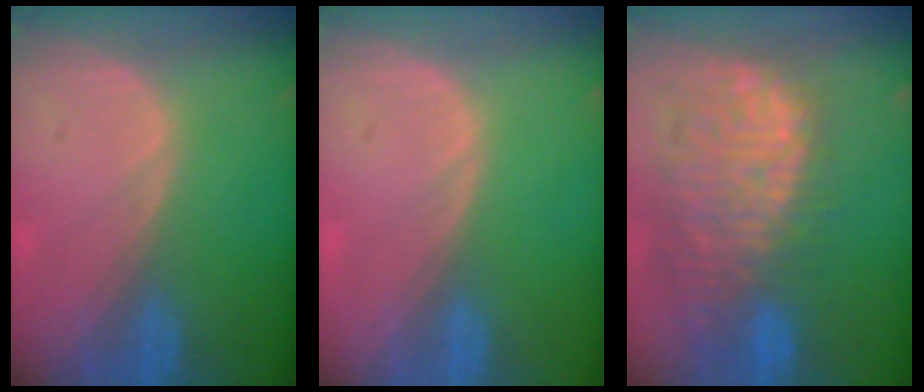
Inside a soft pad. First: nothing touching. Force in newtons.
{"total": 0.0}
{"total": 12.5, "press": 11.0, "slide": 5.9}